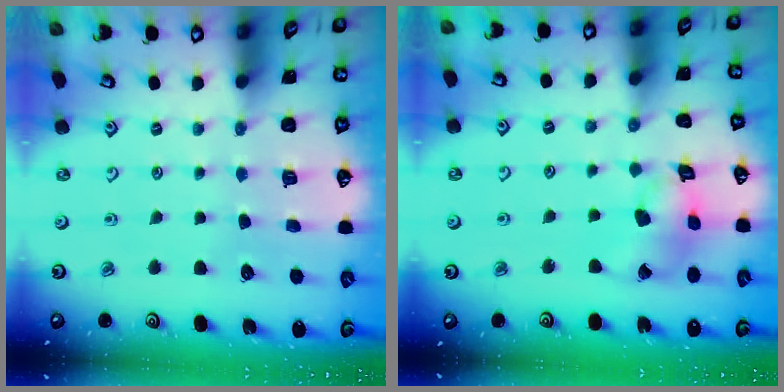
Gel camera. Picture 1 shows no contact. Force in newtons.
{"total": 11.1, "press": 11.0, "slide": 1.3}